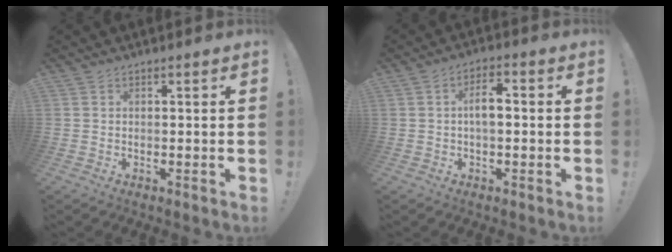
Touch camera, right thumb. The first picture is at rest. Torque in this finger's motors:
{"motor_torque": [-0.06, 0.01, 0.11, -0.04, 0.01]}